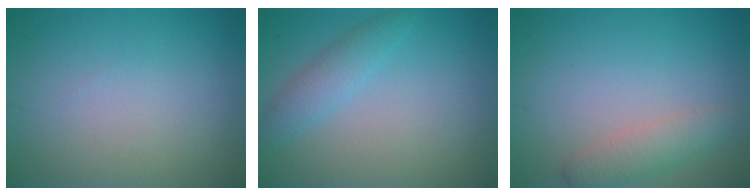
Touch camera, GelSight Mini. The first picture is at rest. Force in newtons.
{"total": 2.3, "press": 2.3, "slide": 0.2}
{"total": 2.6, "press": 2.6, "slide": 0.1}